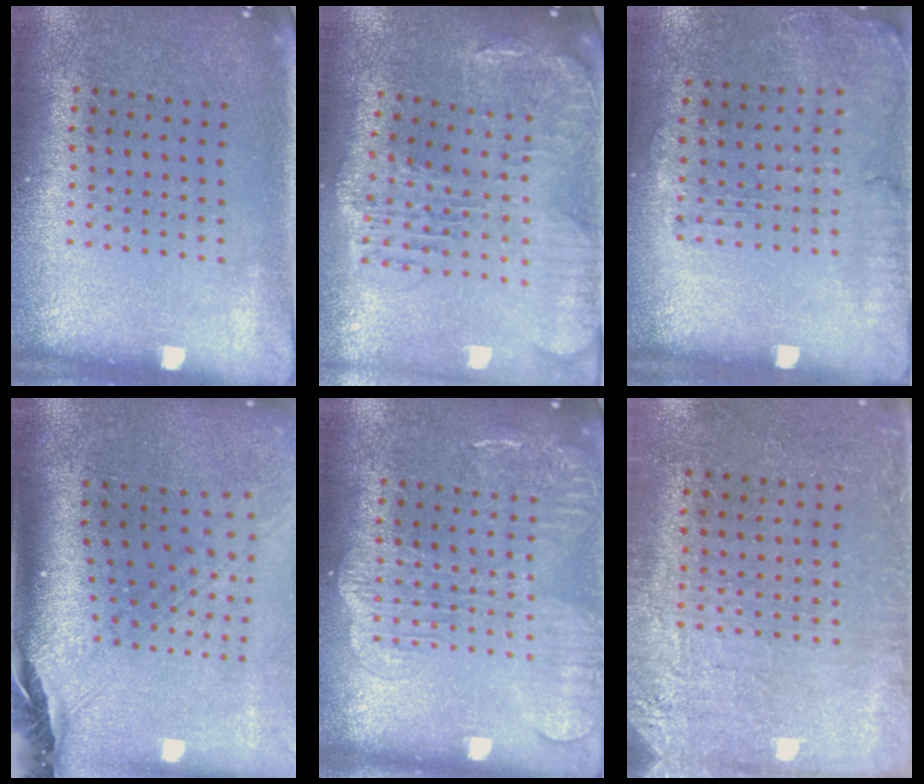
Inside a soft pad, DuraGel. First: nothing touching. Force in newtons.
{"total": 1.8, "press": 1.6, "slide": 0.7}
{"total": 1.6, "press": 1.4, "slide": 0.8}
{"total": 2.7, "press": 2.0, "slide": 1.8}
{"total": 3.0, "press": 3.0, "slide": 0.4}
{"total": 2.9, "press": 2.8, "slide": 0.9}